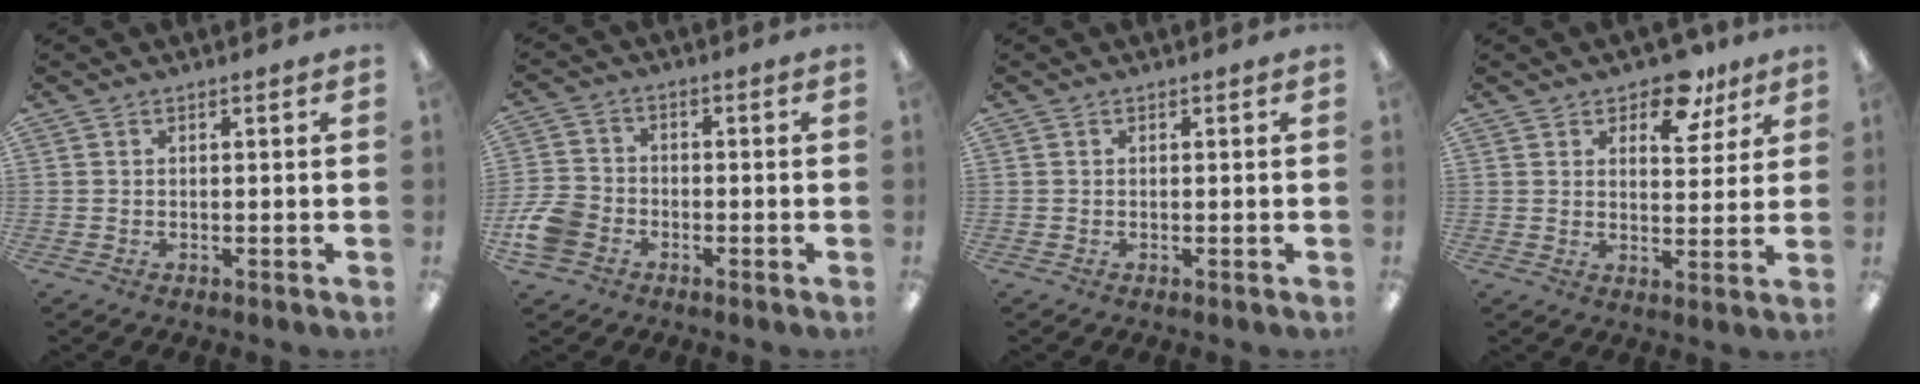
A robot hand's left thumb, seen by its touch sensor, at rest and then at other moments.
{"total": 8.2, "force": [-3.3, 6.2, 4.2], "torque": [-0.094, 0.024, -0.060]}
{"total": 0.0}
{"total": 9.7, "force": [6.9, 4.9, 4.7], "torque": [-0.057, -0.032, 0.120]}